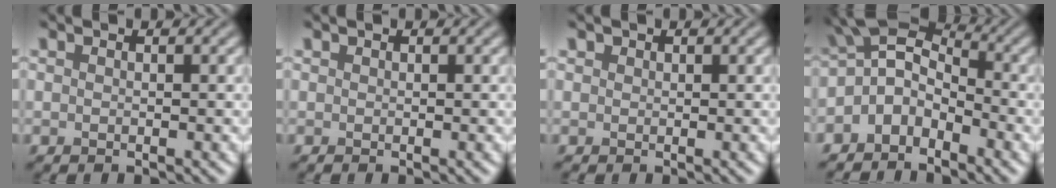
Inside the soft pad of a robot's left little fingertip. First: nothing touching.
{"total": 0.0}
{"total": 0.6, "force": [0.3, 0.5, 0.1], "torque": [0.000, -0.002, 0.006]}
{"total": 4.4, "force": [-1.7, 2.9, 2.7], "torque": [-0.042, 0.008, -0.049]}